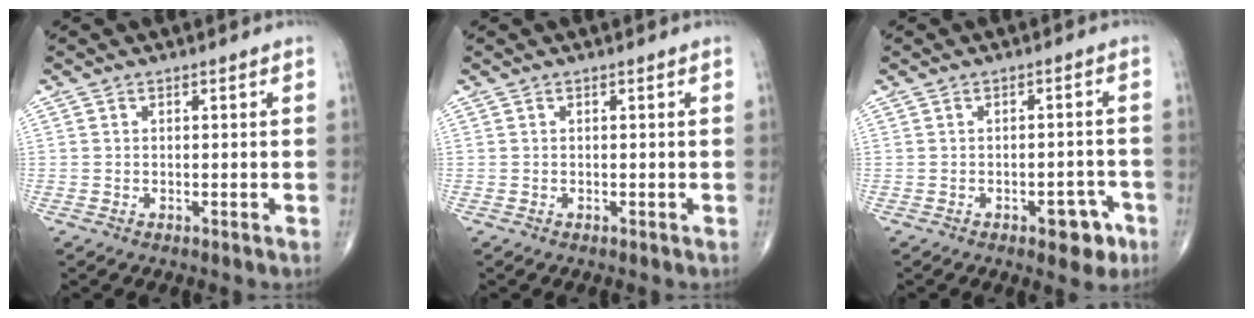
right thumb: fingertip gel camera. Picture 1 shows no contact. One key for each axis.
{"total": 0.0}
{"total": 5.4, "fx": -2.8, "fy": 2.8, "fz": 3.7, "tx": -0.026, "ty": 0.019, "tz": -0.030}